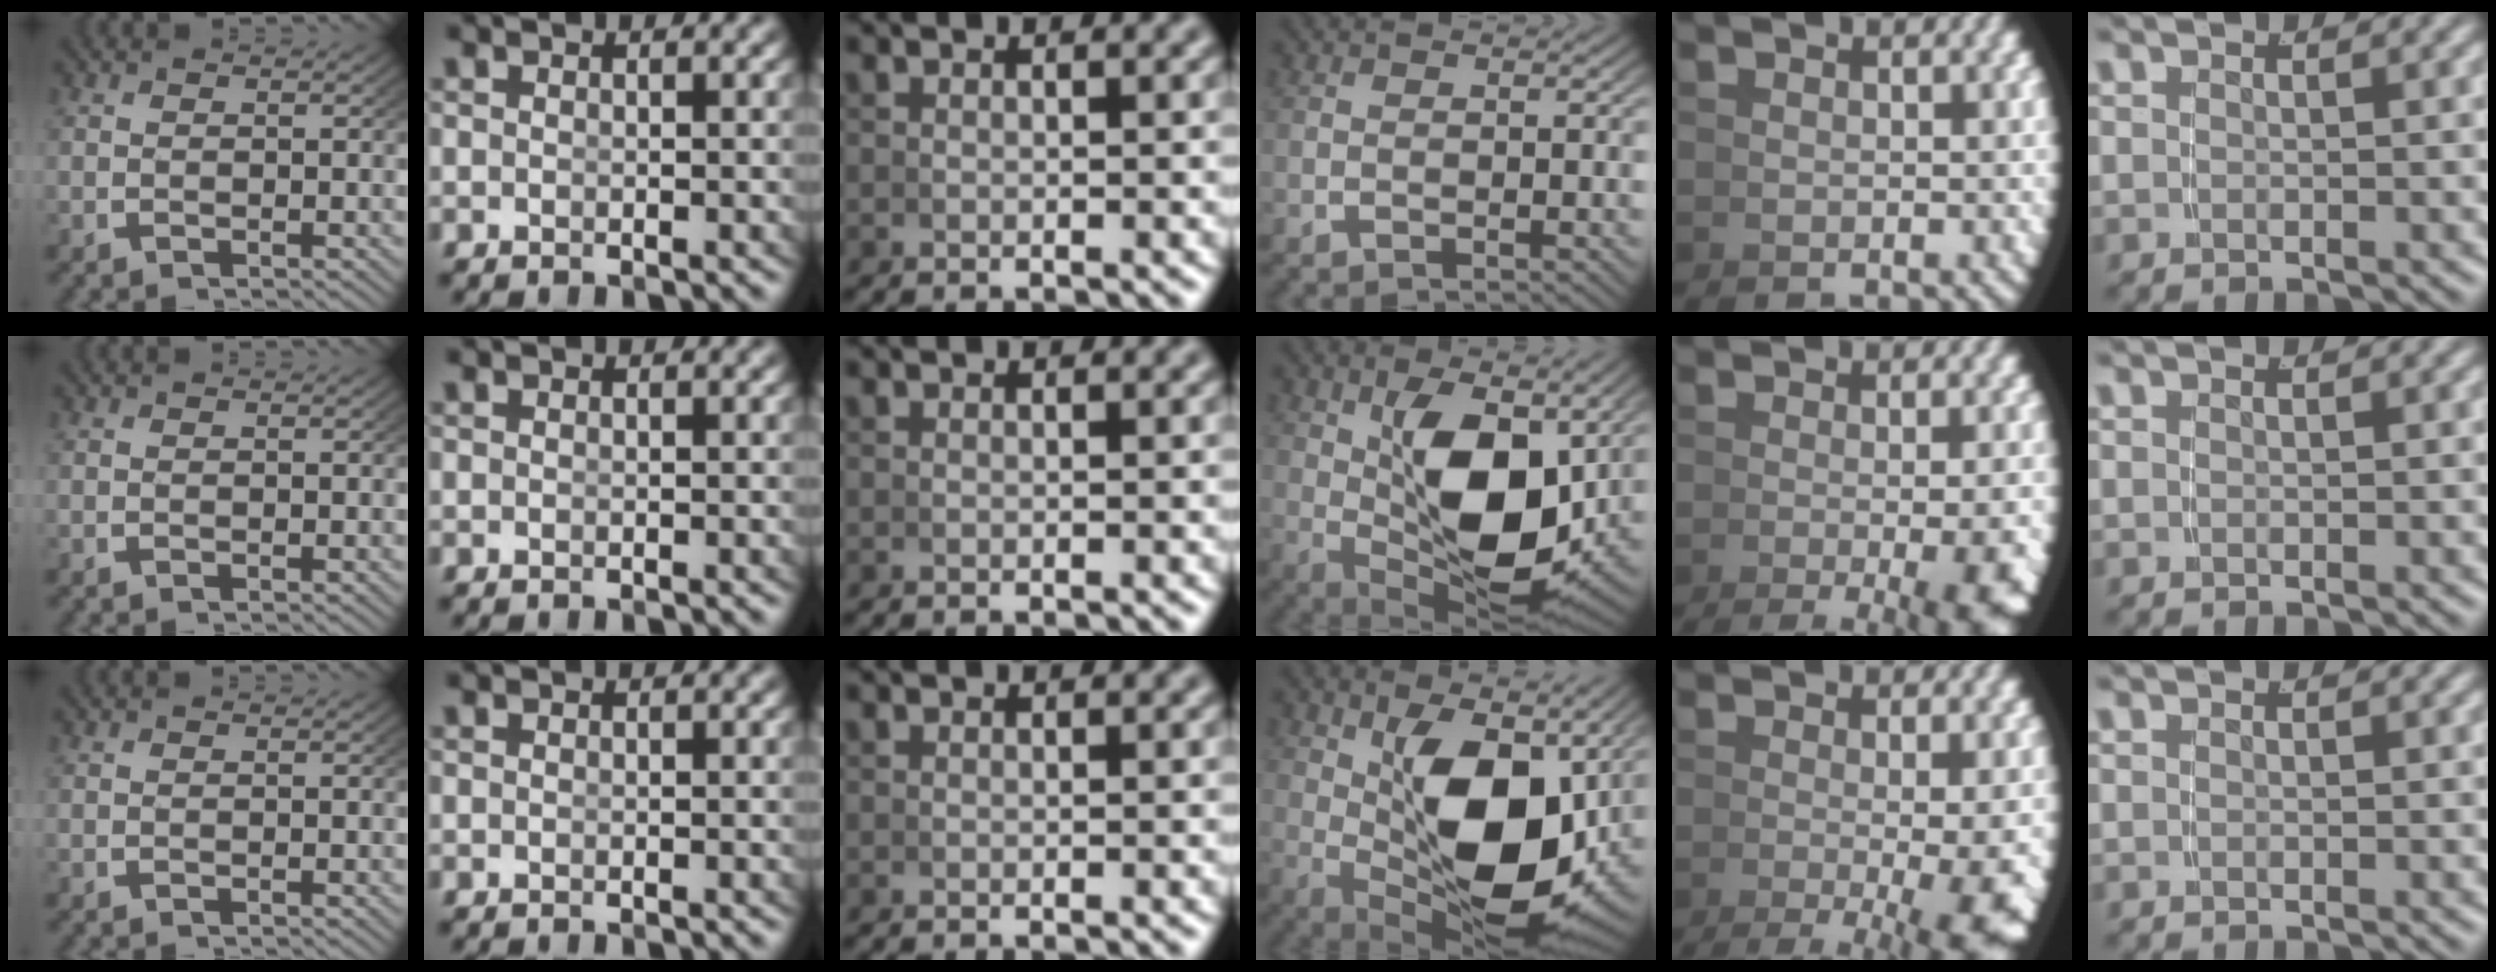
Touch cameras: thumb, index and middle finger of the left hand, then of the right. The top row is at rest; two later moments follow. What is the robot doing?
{"motion": "grasp_and_lifting", "object": "pen"}